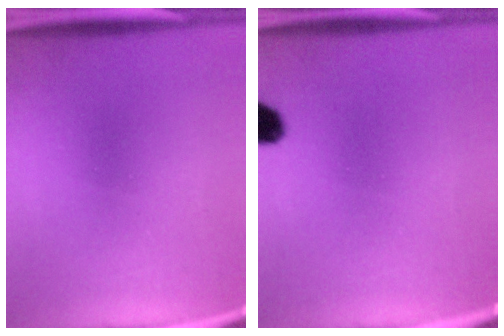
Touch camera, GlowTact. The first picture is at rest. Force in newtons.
{"total": 5.0}